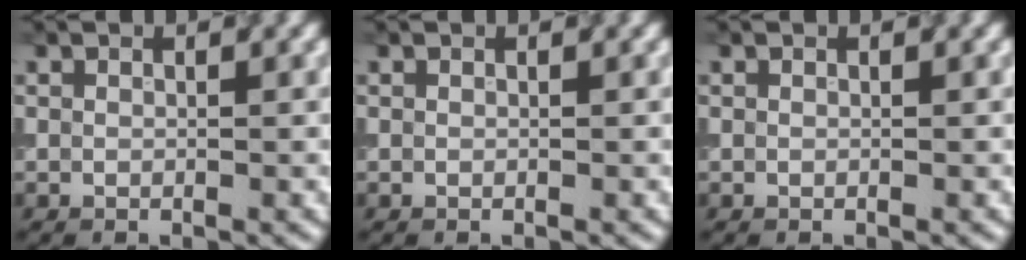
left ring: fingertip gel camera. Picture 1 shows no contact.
{"total": 0.0}
{"total": 0.0}